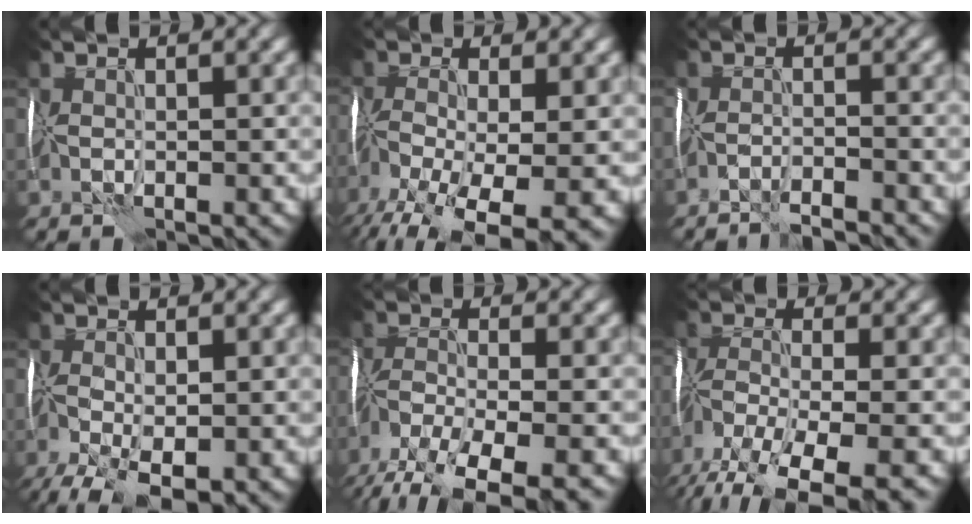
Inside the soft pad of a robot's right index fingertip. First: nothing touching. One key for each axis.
{"total": 12.2, "fx": -6.7, "fy": 4.9, "fz": 9.0, "tx": -0.190, "ty": -0.039, "tz": -0.091}
{"total": 3.9, "fx": -3.8, "fy": 0.2, "fz": 1.2, "tx": -0.019, "ty": 0.000, "tz": -0.058}
{"total": 7.4, "fx": -3.7, "fy": 3.3, "fz": 5.5, "tx": -0.118, "ty": -0.022, "tz": -0.059}
{"total": 10.1, "fx": -7.4, "fy": 2.8, "fz": 6.3, "tx": -0.123, "ty": -0.029, "tz": -0.127}
{"total": 11.2, "fx": -7.9, "fy": 3.3, "fz": 7.3, "tx": -0.146, "ty": -0.026, "tz": -0.131}